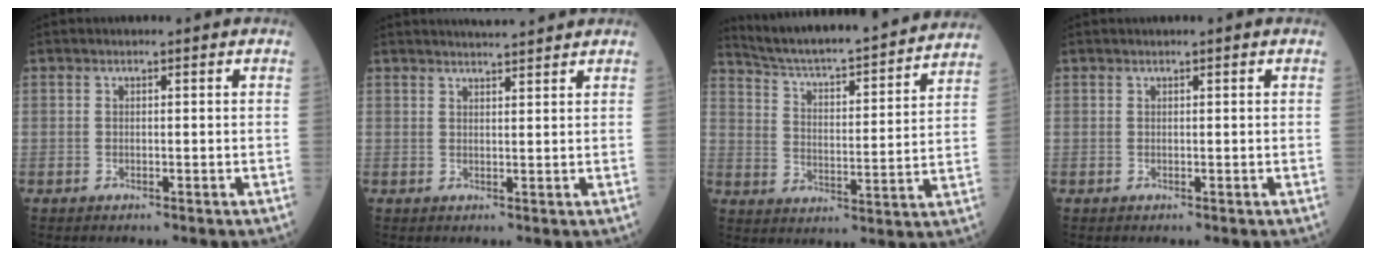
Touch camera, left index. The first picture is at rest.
{"total": 4.8, "force": [4.6, -0.2, 1.4], "torque": [-0.023, 0.020, 0.063]}
{"total": 21.1, "force": [19.5, 1.2, 7.8], "torque": [-0.122, -0.024, 0.271]}
{"total": 0.0}